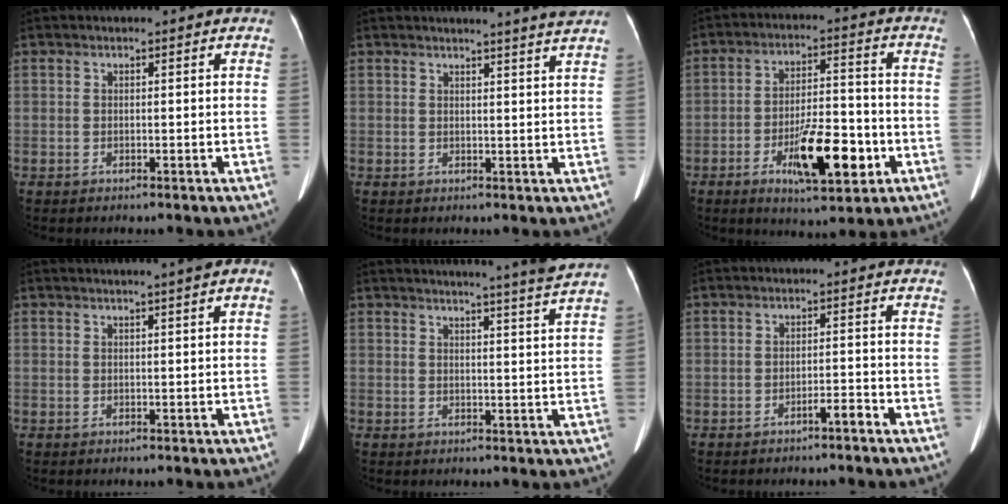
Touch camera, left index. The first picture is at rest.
{"total": 5.9, "force": [5.4, -1.2, 2.1], "torque": [-0.027, -0.007, 0.047]}
{"total": 12.0, "force": [-4.7, 3.5, 10.4], "torque": [-0.175, 0.001, -0.072]}
{"total": 2.9, "force": [1.9, -0.4, 2.1], "torque": [-0.031, 0.014, 0.028]}
{"total": 10.6, "force": [9.6, -2.4, 3.8], "torque": [-0.052, -0.034, 0.104]}
{"total": 2.0, "force": [-1.6, 0.0, 1.2], "torque": [-0.018, 0.001, -0.025]}